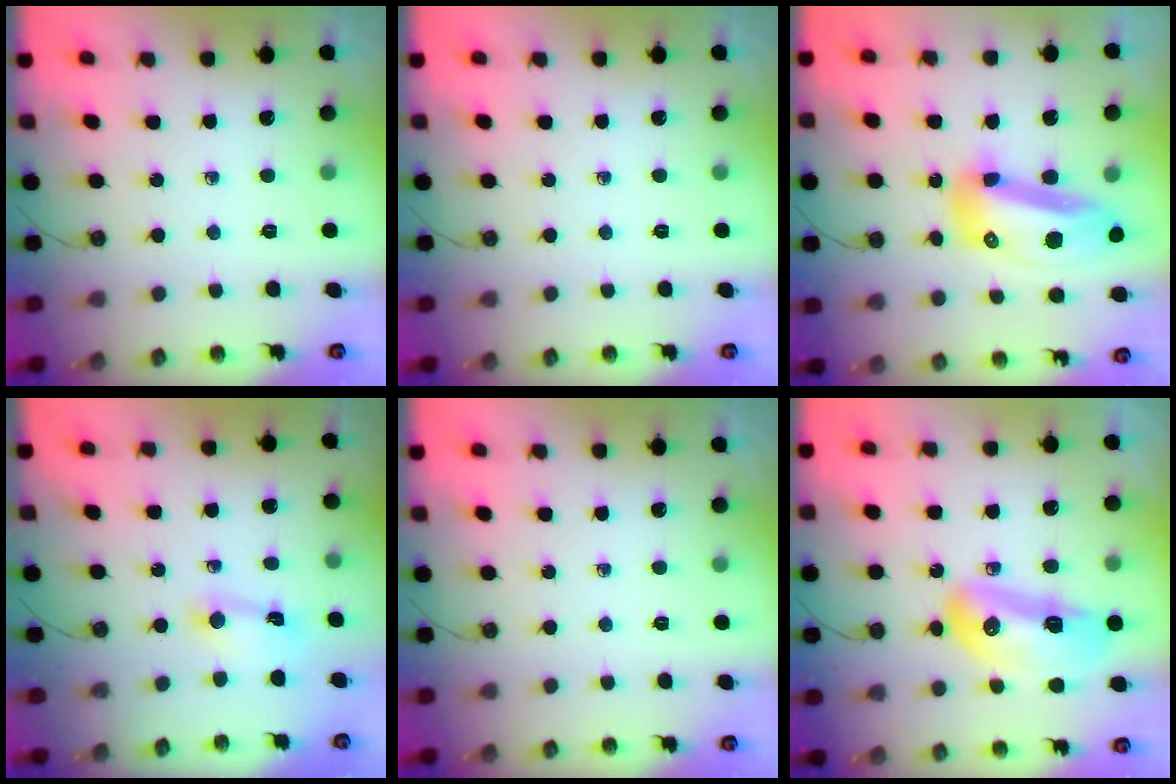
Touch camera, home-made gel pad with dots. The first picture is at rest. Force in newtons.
{"total": 0.0}
{"total": 16.2, "press": 16.1, "slide": 1.9}
{"total": 2.7, "press": 2.7, "slide": 0.3}
{"total": 0.0}
{"total": 15.3, "press": 15.2, "slide": 1.8}